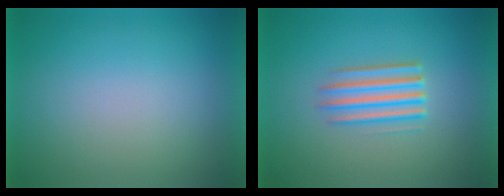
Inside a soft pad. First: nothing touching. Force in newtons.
{"total": 3.5}